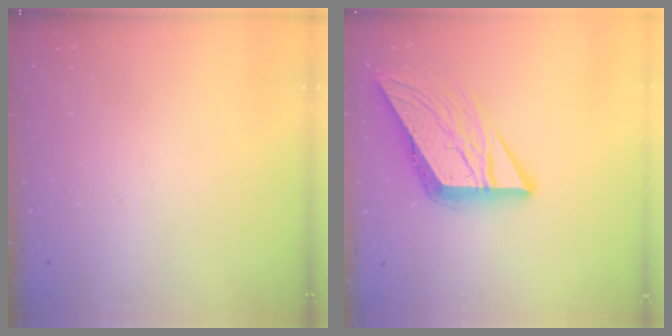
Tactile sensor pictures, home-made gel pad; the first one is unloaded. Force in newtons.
{"total": 11.5, "press": 11.4, "slide": 1.1}